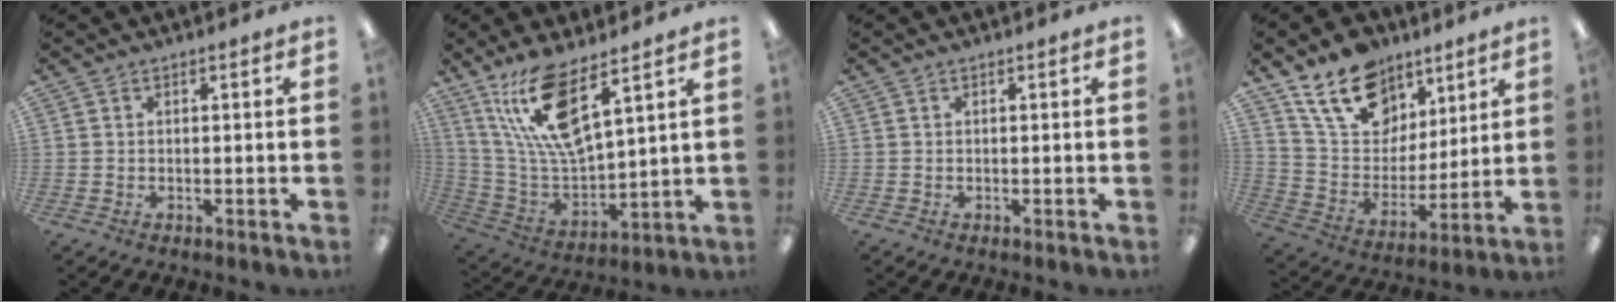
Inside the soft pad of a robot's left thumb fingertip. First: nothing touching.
{"total": 15.1, "force": [10.0, 4.4, 10.4], "torque": [-0.230, -0.052, 0.175]}
{"total": 0.0}
{"total": 18.0, "force": [11.6, 11.7, 7.2], "torque": [-0.135, -0.056, 0.220]}